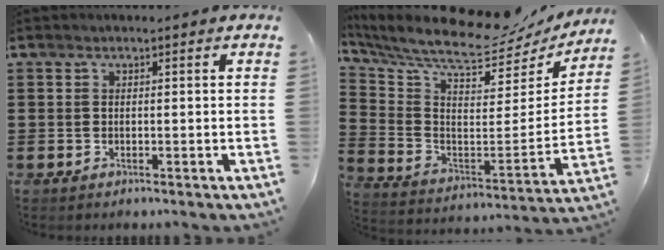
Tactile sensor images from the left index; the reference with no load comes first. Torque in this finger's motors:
{"motor_torque": [0.46, 0.42, 0.62, 0.15]}